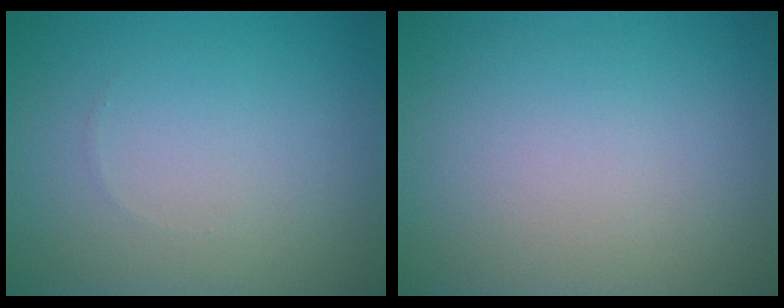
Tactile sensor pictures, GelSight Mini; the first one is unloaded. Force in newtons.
{"total": 0.0}